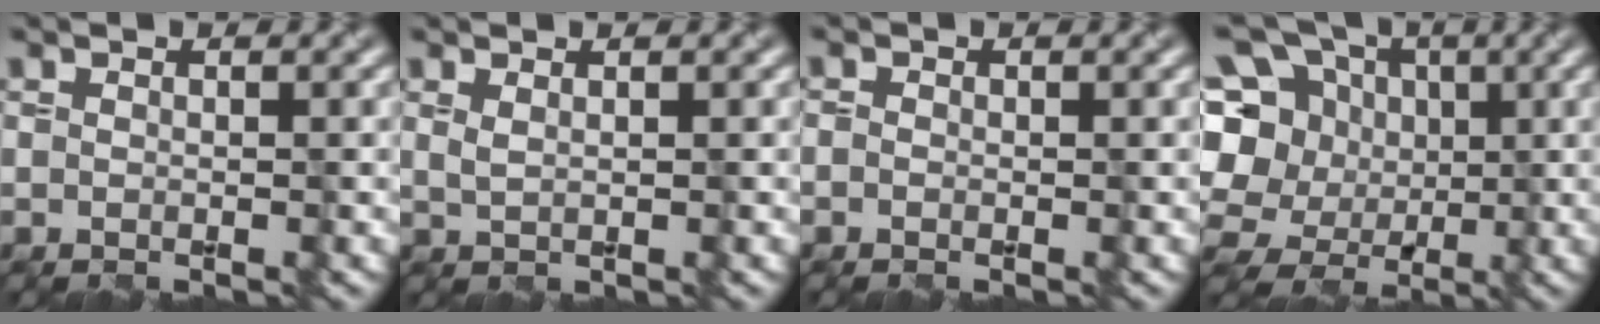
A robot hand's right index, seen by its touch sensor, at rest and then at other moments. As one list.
[{"total": 0.8, "force": [0.6, 0.2, 0.6], "torque": [-0.014, 0.000, 0.014]}, {"total": 0.6, "force": [-0.3, 0.5, 0.2], "torque": [-0.001, -0.001, -0.005]}, {"total": 12.0, "force": [1.0, 10.5, 5.6], "torque": [-0.148, 0.041, -0.007]}]